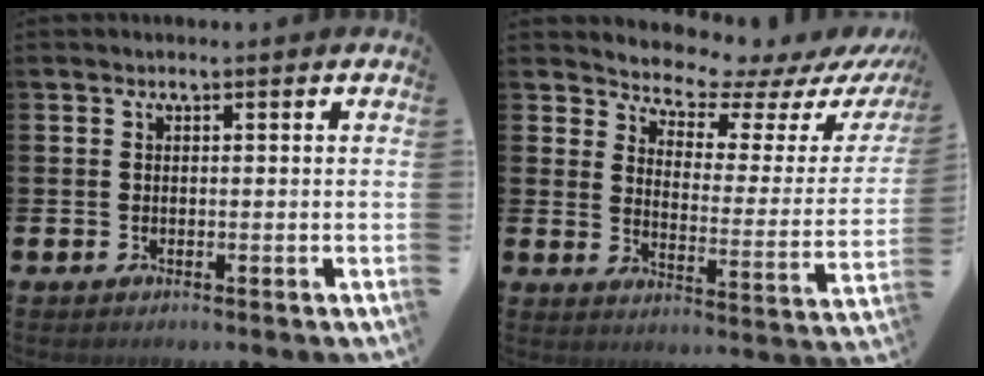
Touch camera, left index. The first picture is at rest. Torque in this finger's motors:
{"motor_torque": [1.13, -1.01, 0.23, 0.03]}